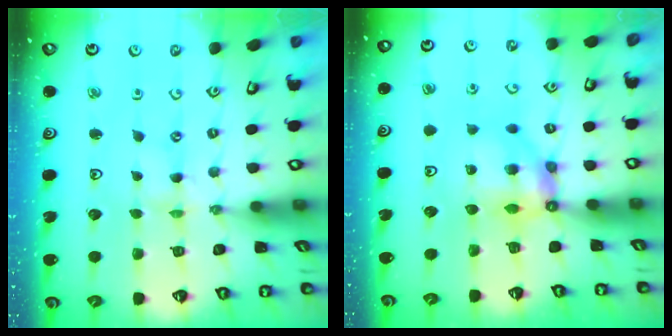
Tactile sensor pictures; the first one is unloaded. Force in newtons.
{"total": 7.0, "press": 7.0, "slide": 0.6}